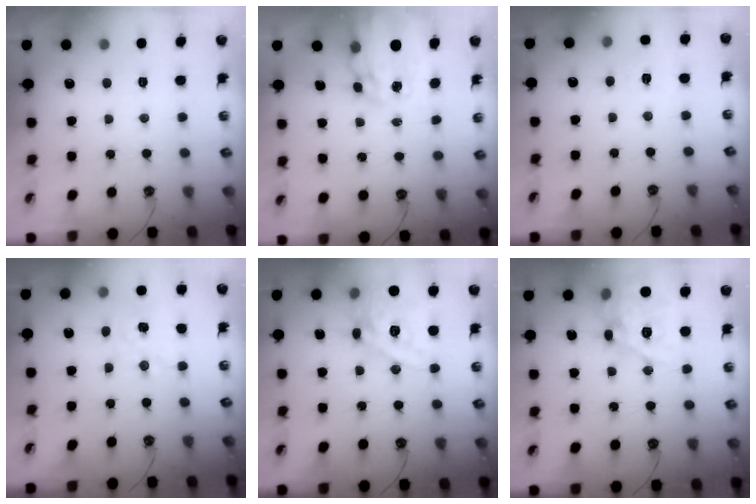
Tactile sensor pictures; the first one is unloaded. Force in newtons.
{"total": 10.8, "press": 10.8, "slide": 1.1}
{"total": 4.6, "press": 4.5, "slide": 0.6}
{"total": 2.6, "press": 2.6, "slide": 0.4}
{"total": 18.5, "press": 18.3, "slide": 2.2}
{"total": 18.0, "press": 17.9, "slide": 1.7}